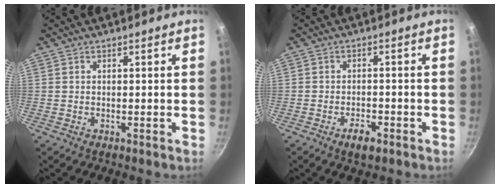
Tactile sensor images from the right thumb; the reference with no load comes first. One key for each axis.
{"total": 3.7, "fx": -2.2, "fy": 1.7, "fz": 2.4, "tx": -0.032, "ty": 0.014, "tz": -0.036}